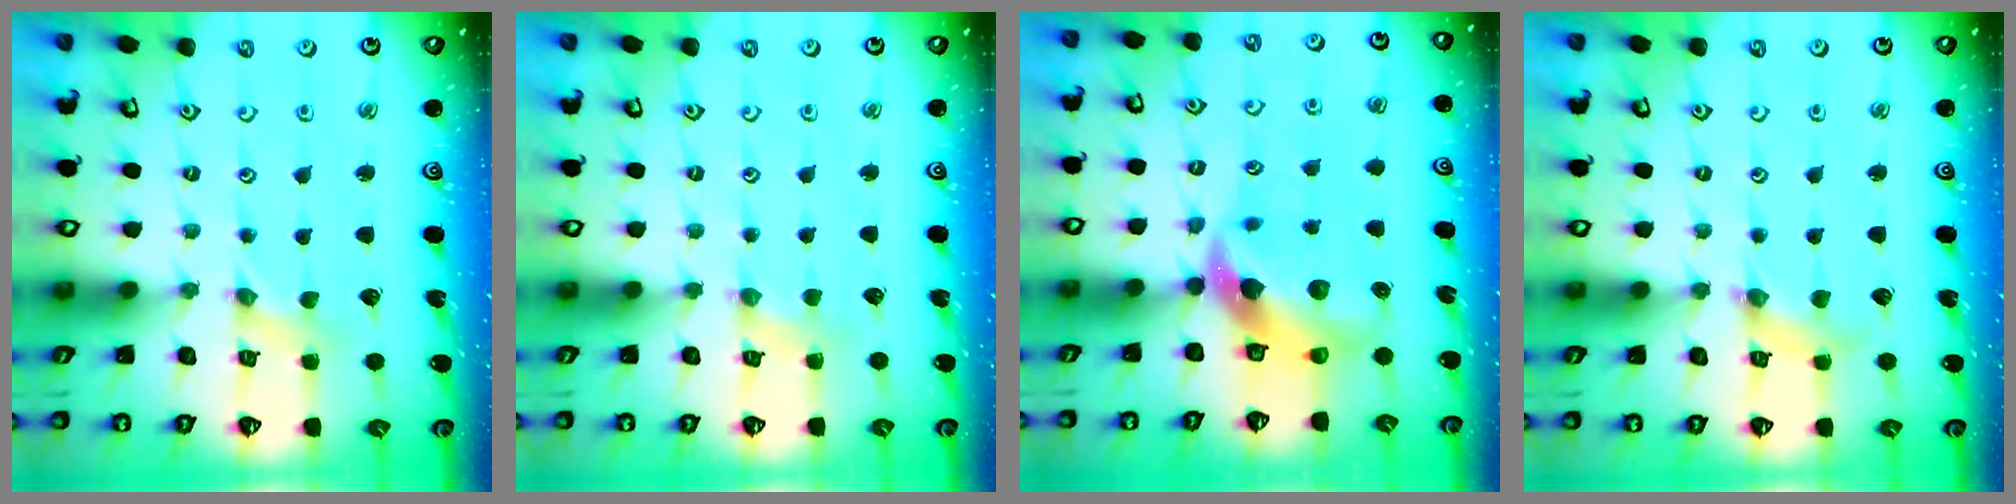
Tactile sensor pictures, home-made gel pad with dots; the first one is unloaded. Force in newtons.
{"total": 1.4, "press": 1.4, "slide": 0.3}
{"total": 10.8, "press": 10.7, "slide": 1.7}
{"total": 2.4, "press": 2.3, "slide": 0.4}